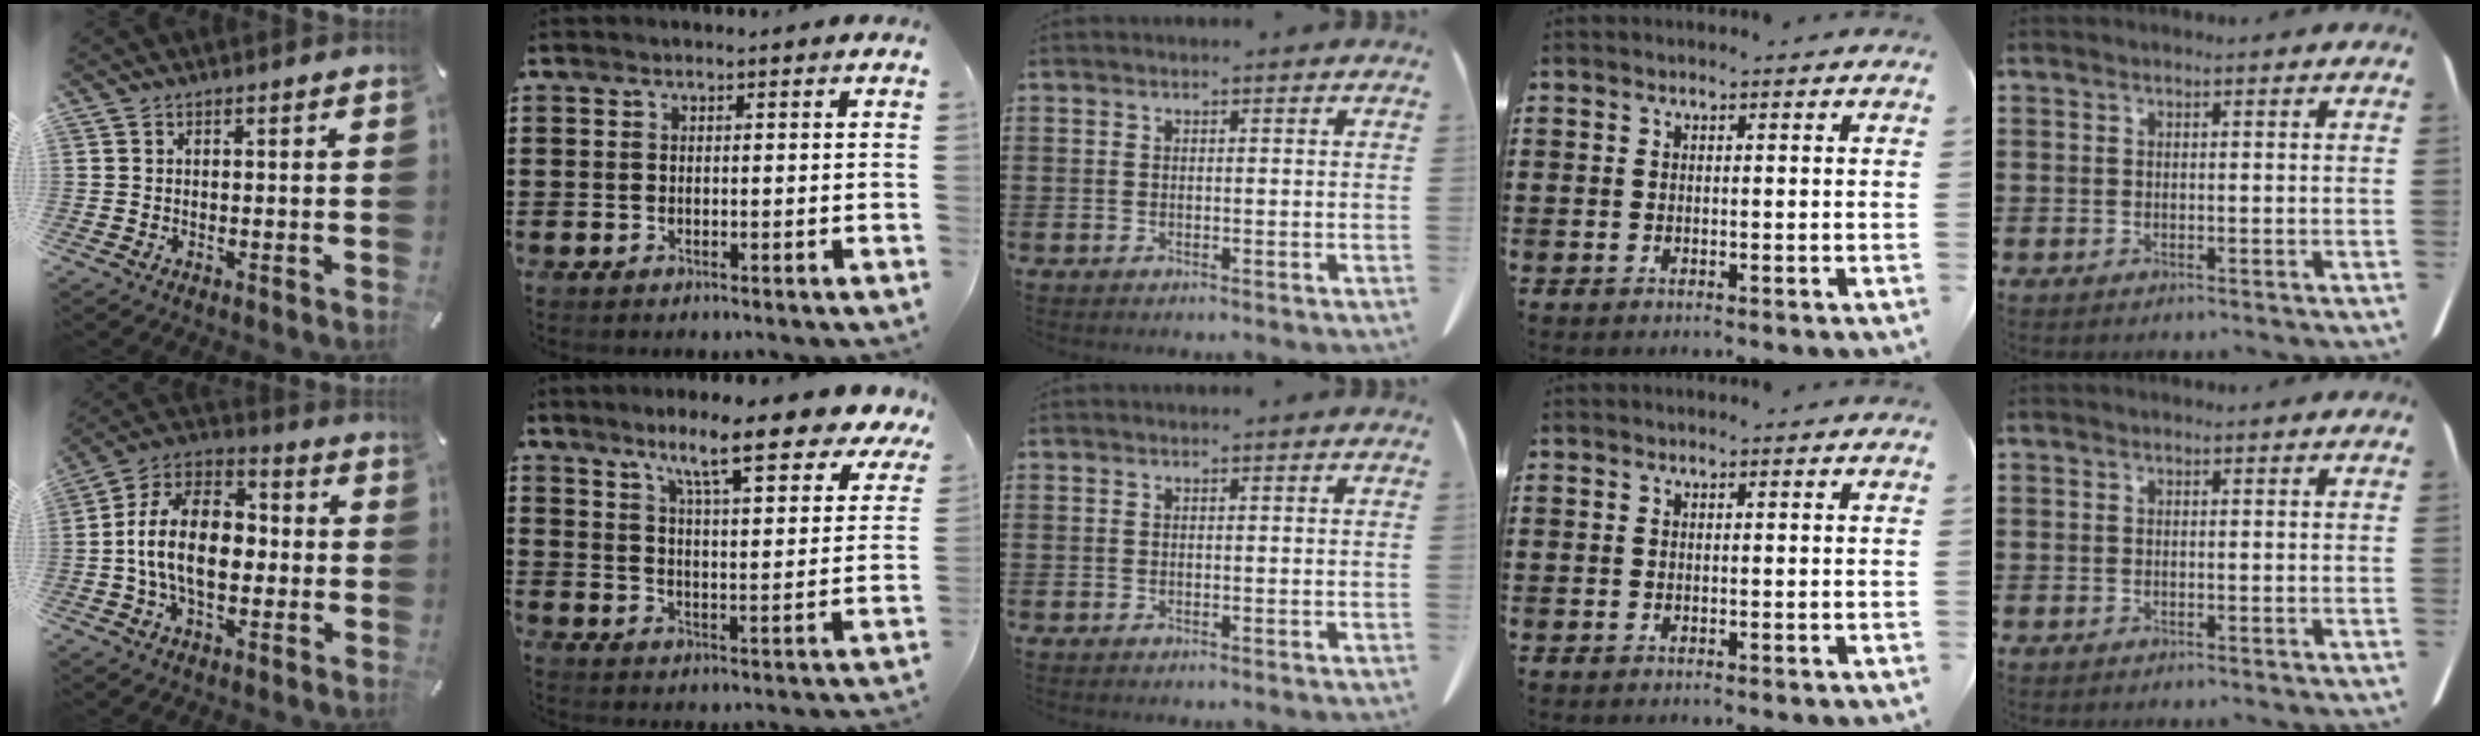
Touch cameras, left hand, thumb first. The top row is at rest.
{"thumb": {"total": 15.1, "force": [-2.5, 9.8, 11.2], "torque": [-0.234, 0.018, -0.050]}, "index": {"total": 10.3, "force": [8.2, 0.7, 6.2], "torque": [-0.114, -0.048, 0.131]}}